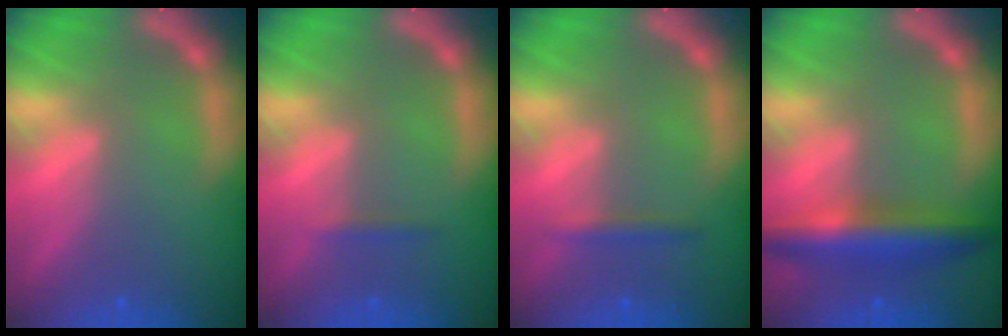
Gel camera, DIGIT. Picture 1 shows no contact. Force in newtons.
{"total": 0.9}
{"total": 1.4}
{"total": 5.9}